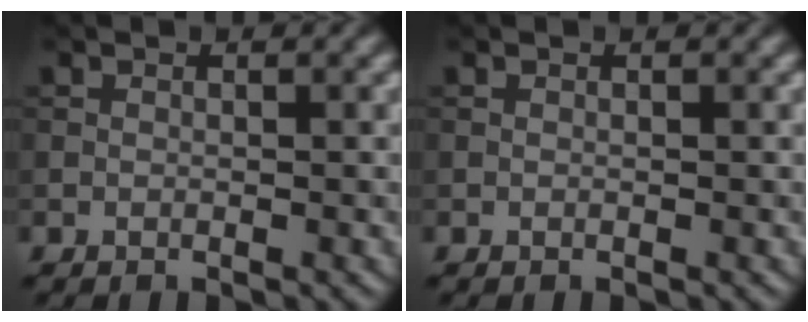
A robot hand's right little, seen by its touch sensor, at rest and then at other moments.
{"total": 0.0}